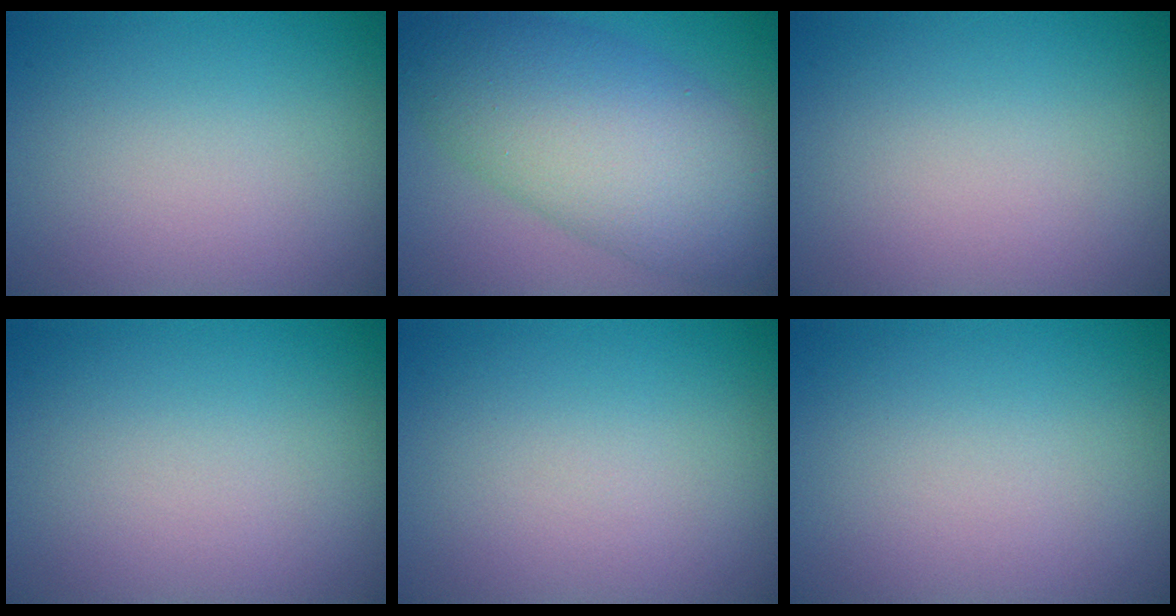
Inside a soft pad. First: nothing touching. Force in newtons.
{"total": 10.4, "press": 10.4, "slide": 0.2}
{"total": 0.0}
{"total": 0.0}
{"total": 0.0}
{"total": 0.0}